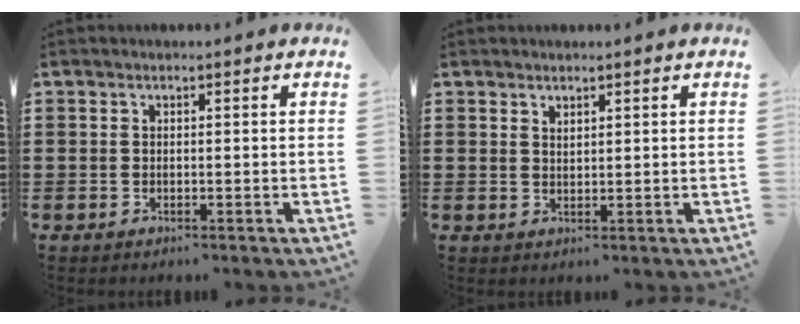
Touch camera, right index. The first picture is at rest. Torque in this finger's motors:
{"motor_torque": [-0.33, 0.15, -0.06, -0.01]}